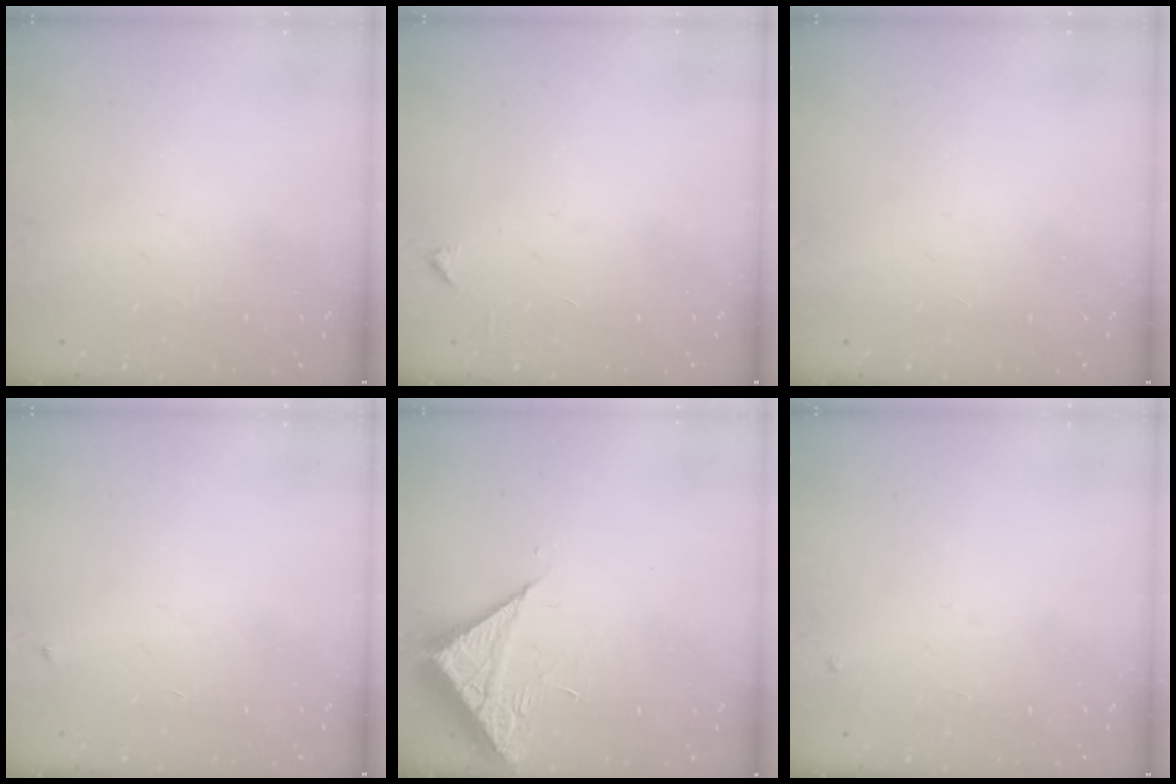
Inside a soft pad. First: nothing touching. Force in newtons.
{"total": 2.1, "press": 2.1, "slide": 0.3}
{"total": 1.5, "press": 1.5, "slide": 0.1}
{"total": 2.3, "press": 2.3, "slide": 0.3}
{"total": 6.2, "press": 6.2, "slide": 0.4}
{"total": 2.4, "press": 2.4, "slide": 0.4}